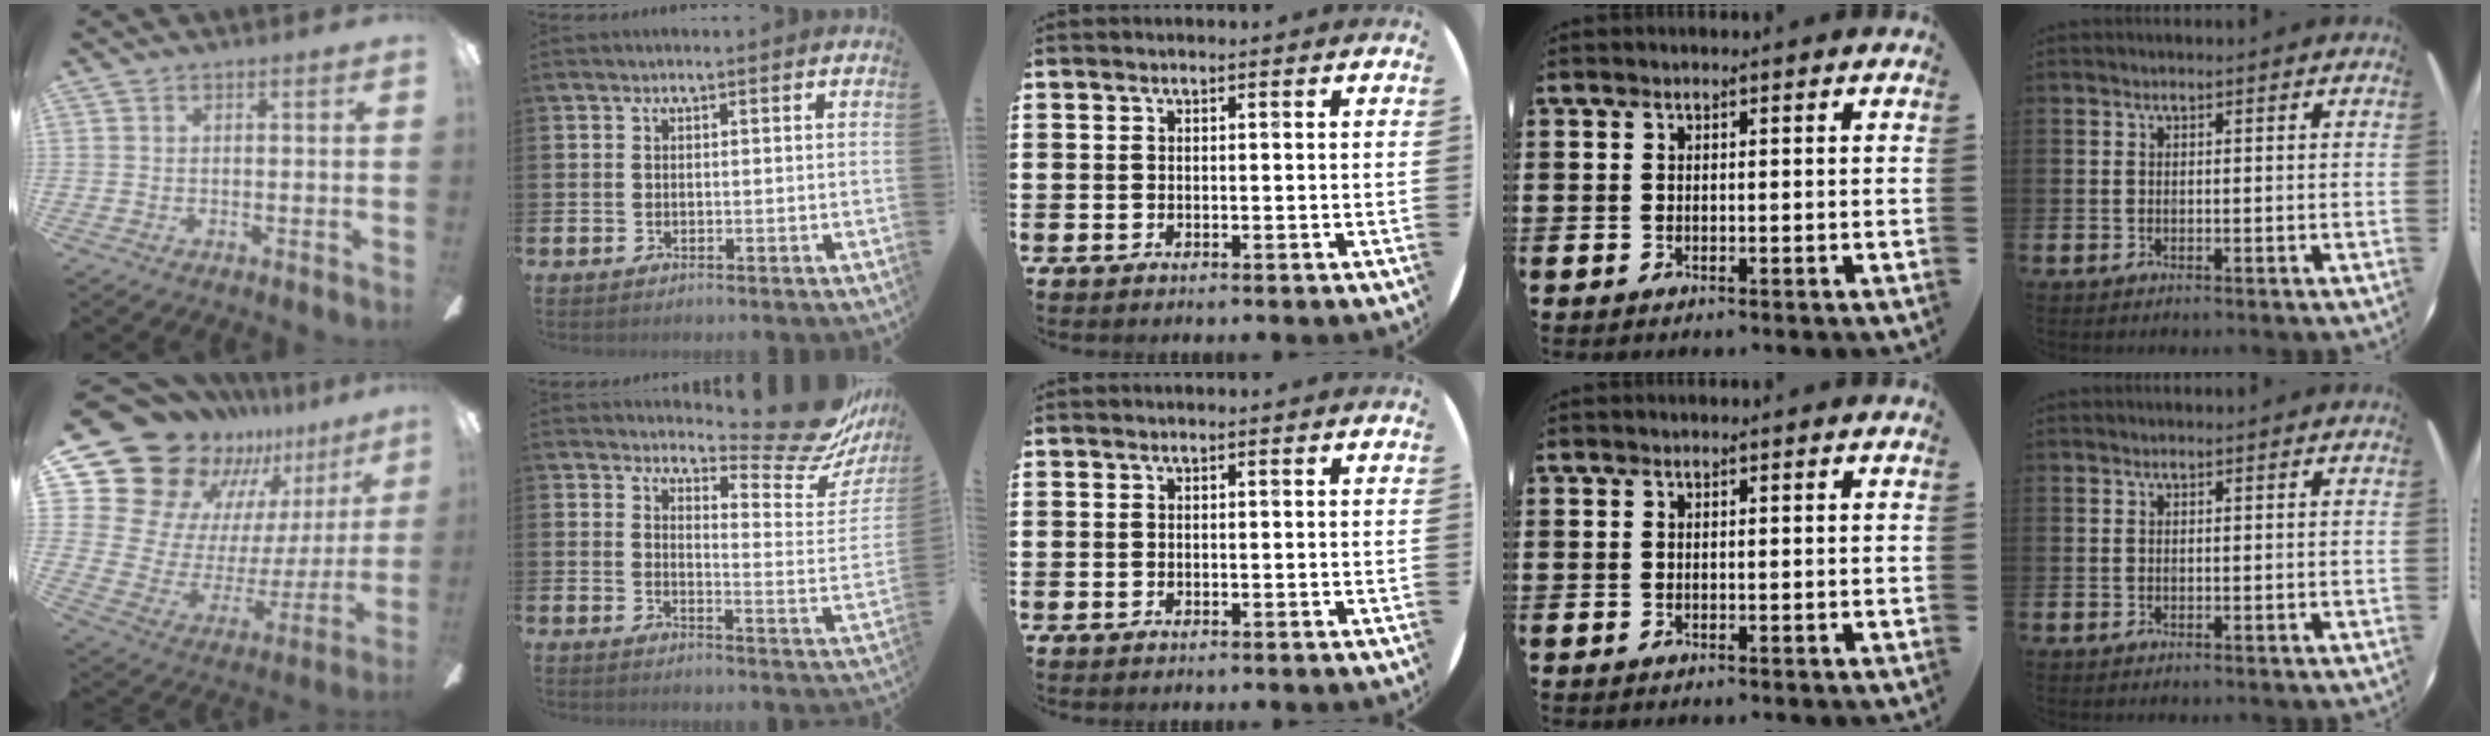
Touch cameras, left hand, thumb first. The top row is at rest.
{"thumb": {"total": 20.6, "force": [16.5, 10.7, 6.3], "torque": [-0.140, -0.134, 0.325]}, "index": {"total": 9.7, "force": [8.8, 2.1, 3.4], "torque": [-0.041, -0.081, 0.149]}}